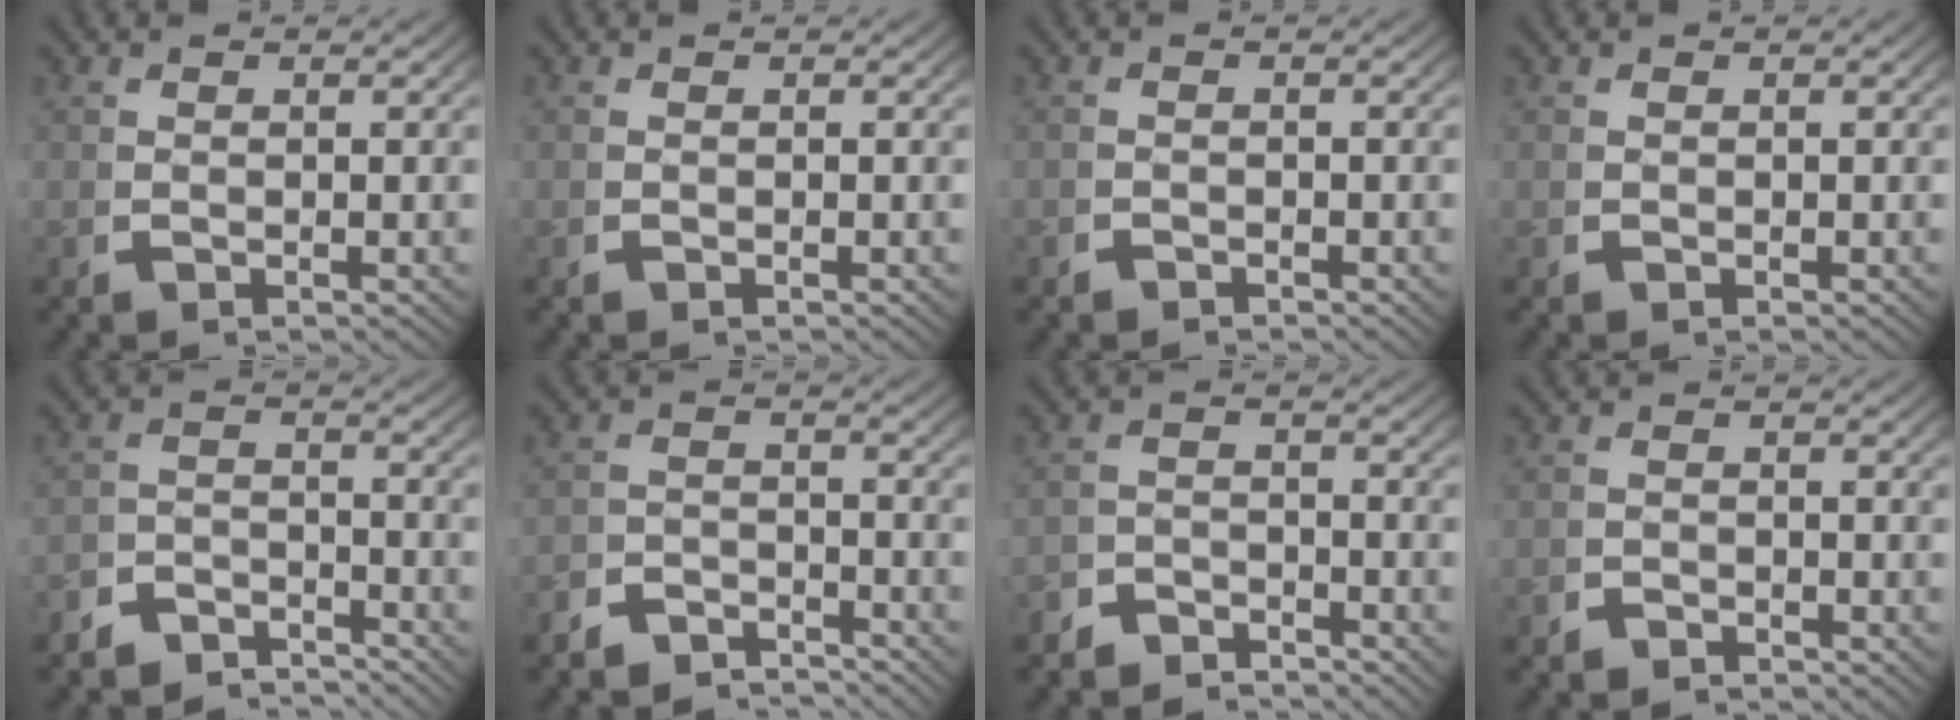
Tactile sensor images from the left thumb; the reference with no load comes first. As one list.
[{"total": 0.0}, {"total": 1.0, "force": [-0.9, 0.3, 0.0], "torque": [-0.002, -0.007, -0.016]}, {"total": 0.0}, {"total": 4.8, "force": [-4.5, 1.3, 0.6], "torque": [0.002, -0.016, -0.083]}, {"total": 4.1, "force": [-4.0, 0.9, 0.3], "torque": [0.006, -0.014, -0.076]}, {"total": 3.7, "force": [-3.6, 0.9, 0.0], "torque": [0.010, -0.014, -0.067]}, {"total": 1.9, "force": [-1.8, 0.5, 0.0], "torque": [0.002, -0.011, -0.032]}]